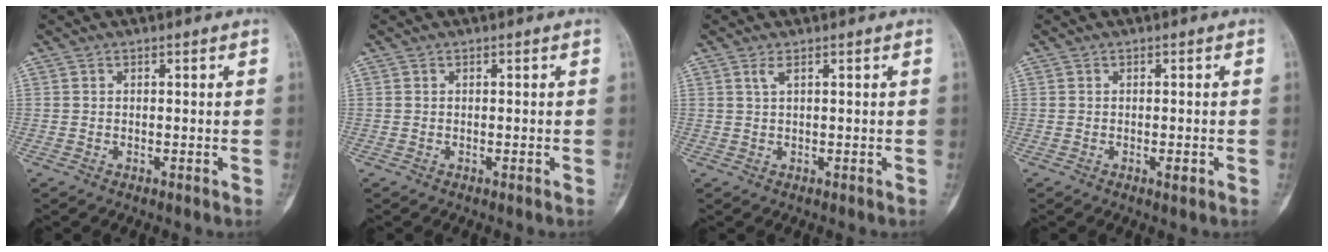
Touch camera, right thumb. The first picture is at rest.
{"total": 0.0}
{"total": 1.2, "force": [0.6, 0.2, 1.0], "torque": [-0.030, 0.002, 0.016]}
{"total": 1.3, "force": [-0.4, 0.4, 1.2], "torque": [-0.020, -0.002, -0.004]}